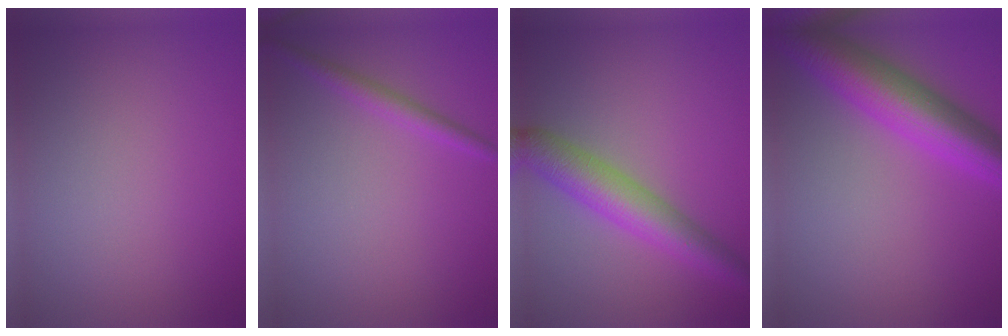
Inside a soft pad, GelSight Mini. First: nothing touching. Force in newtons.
{"total": 1.7, "press": 1.7, "slide": 0.1}
{"total": 5.4, "press": 5.4, "slide": 0.2}
{"total": 7.9, "press": 7.9, "slide": 0.2}